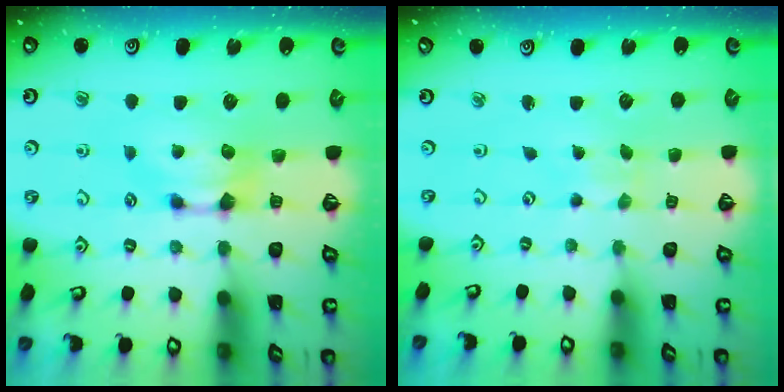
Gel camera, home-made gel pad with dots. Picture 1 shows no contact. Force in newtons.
{"total": 5.0, "press": 5.0, "slide": 0.2}